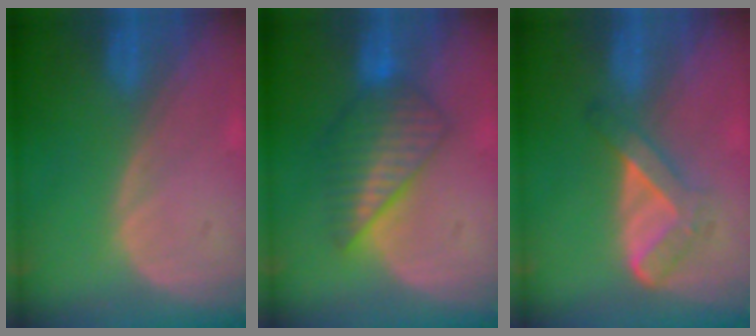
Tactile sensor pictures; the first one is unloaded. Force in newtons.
{"total": 6.4, "press": 6.3, "slide": 0.7}
{"total": 5.6, "press": 4.7, "slide": 3.0}